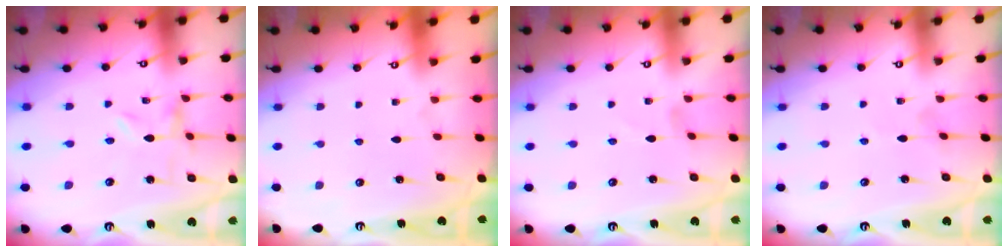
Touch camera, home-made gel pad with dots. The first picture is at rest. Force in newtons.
{"total": 1.6, "press": 1.6, "slide": 0.2}
{"total": 0.0}
{"total": 2.2, "press": 2.2, "slide": 0.3}